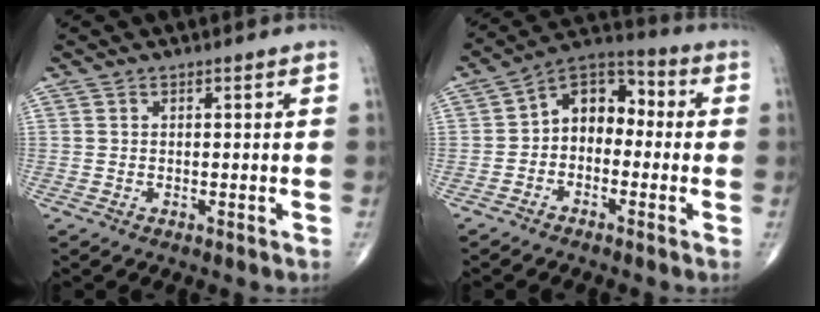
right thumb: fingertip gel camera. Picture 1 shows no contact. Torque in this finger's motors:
{"motor_torque": [0.02, 0.24, 0.39, -0.22, 0.05]}